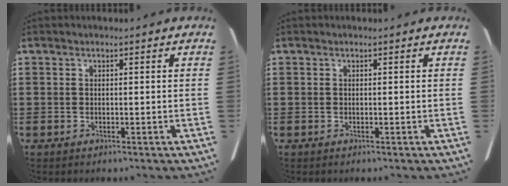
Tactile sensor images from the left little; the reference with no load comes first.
{"total": 0.0}